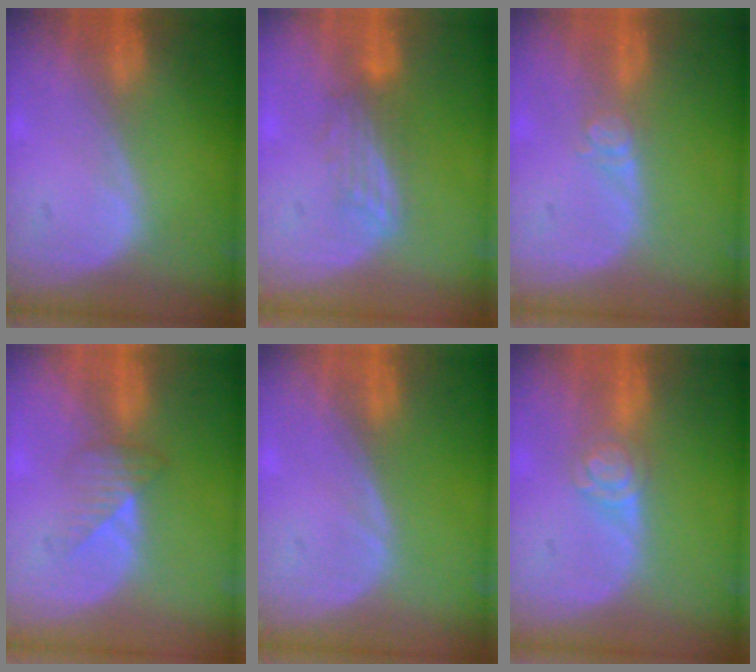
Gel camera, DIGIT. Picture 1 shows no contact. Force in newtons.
{"total": 3.2, "press": 3.1, "slide": 0.7}
{"total": 2.7, "press": 2.2, "slide": 1.5}
{"total": 3.5, "press": 3.2, "slide": 1.4}
{"total": 0.0}
{"total": 4.3, "press": 3.9, "slide": 1.8}